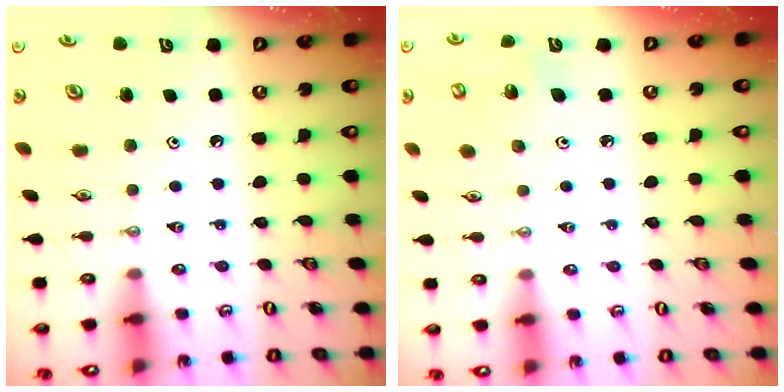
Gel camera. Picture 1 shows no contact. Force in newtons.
{"total": 5.8, "press": 5.7, "slide": 1.1}